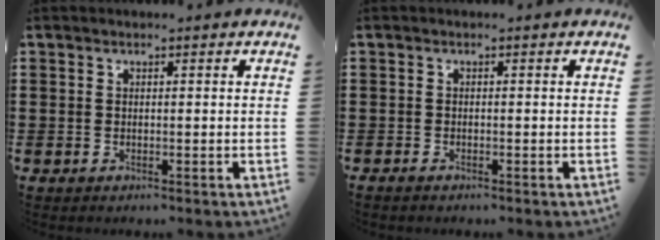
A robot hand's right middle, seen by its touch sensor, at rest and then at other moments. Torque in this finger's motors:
{"motor_torque": [-0.70, 0.92, -0.03, -0.01]}